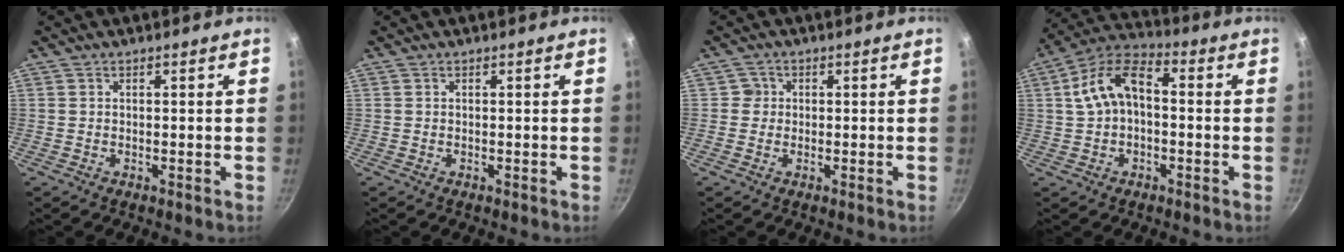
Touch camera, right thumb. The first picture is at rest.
{"total": 0.0}
{"total": 1.9, "force": [0.1, 1.9, 0.2], "torque": [0.012, 0.004, -0.002]}
{"total": 10.8, "force": [0.7, 6.4, 8.6], "torque": [-0.150, 0.043, 0.000]}